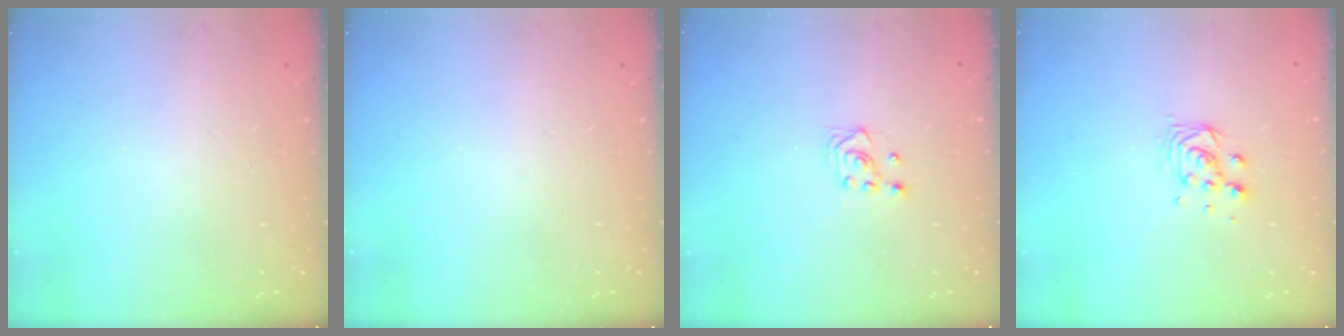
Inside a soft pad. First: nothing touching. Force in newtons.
{"total": 0.0}
{"total": 3.0, "press": 2.6, "slide": 1.5}
{"total": 5.2, "press": 5.2, "slide": 0.3}